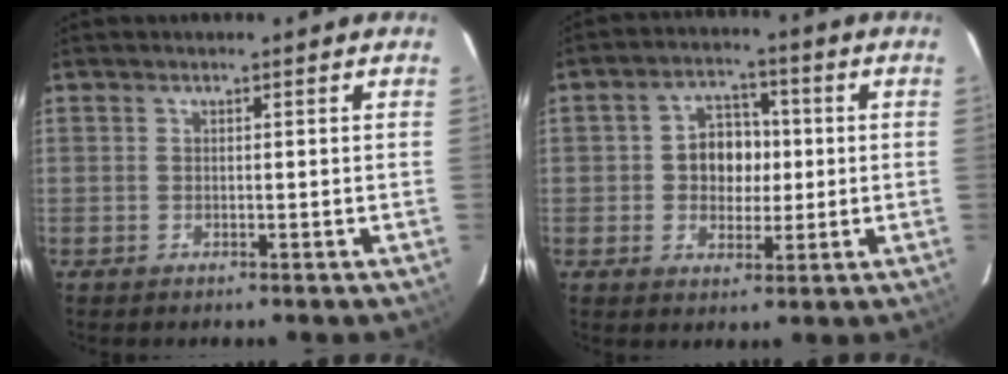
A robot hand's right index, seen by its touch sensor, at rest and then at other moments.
{"total": 7.4, "force": [0.1, 6.0, 4.3], "torque": [-0.080, 0.022, 0.007]}